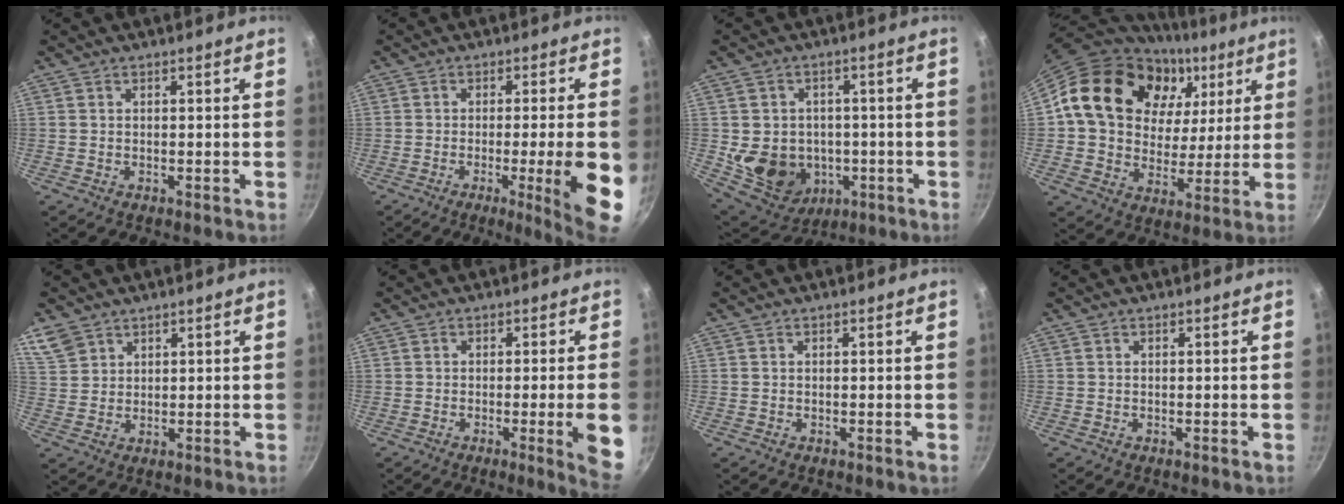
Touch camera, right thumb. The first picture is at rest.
{"total": 11.7, "force": [-2.7, 0.8, 11.4], "torque": [-0.148, 0.002, -0.032]}
{"total": 13.1, "force": [-2.0, 11.1, 6.7], "torque": [-0.094, 0.012, -0.010]}
{"total": 25.6, "force": [9.8, 18.9, 14.2], "torque": [-0.222, -0.002, 0.166]}
{"total": 6.2, "force": [4.3, 4.2, 1.7], "torque": [-0.017, -0.003, 0.093]}
{"total": 8.1, "force": [-1.9, 0.3, 7.8], "torque": [-0.089, 0.004, -0.023]}
{"total": 0.0}
{"total": 0.0}